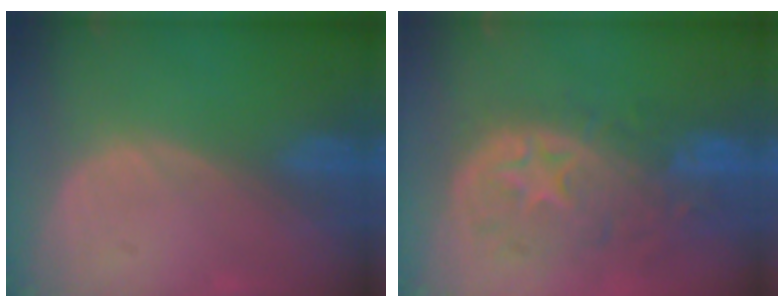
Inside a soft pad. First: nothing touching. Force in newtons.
{"total": 11.1, "press": 9.8, "slide": 5.2}